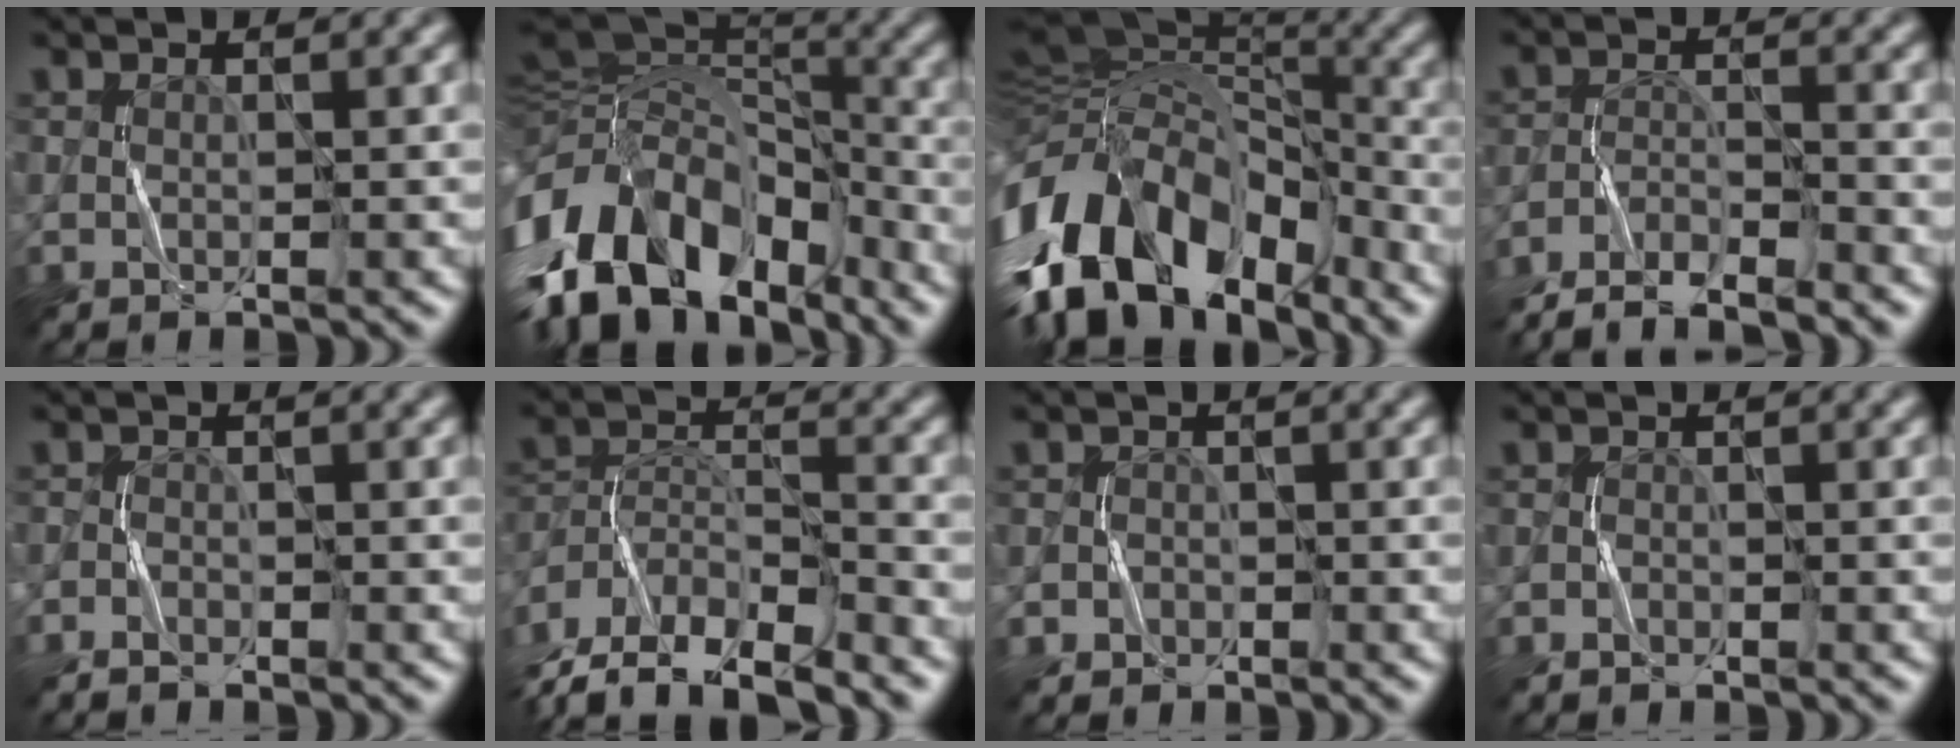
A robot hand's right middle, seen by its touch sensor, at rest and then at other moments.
{"total": 15.1, "force": [-8.5, 8.6, 9.1], "torque": [-0.196, 0.020, -0.155]}
{"total": 16.0, "force": [-8.1, 8.8, 10.7], "torque": [-0.222, 0.014, -0.153]}
{"total": 6.5, "force": [-6.0, 1.0, 2.3], "torque": [-0.040, -0.009, -0.111]}
{"total": 1.5, "force": [-1.5, 0.1, 0.3], "torque": [-0.015, 0.001, -0.034]}
{"total": 11.9, "force": [-10.5, 3.9, 4.1], "torque": [-0.069, -0.005, -0.163]}
{"total": 1.1, "force": [-0.8, 0.7, -0.2], "torque": [0.006, 0.003, -0.015]}
{"total": 0.9, "force": [-0.9, 0.2, 0.0], "torque": [0.000, 0.001, -0.018]}